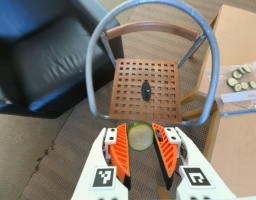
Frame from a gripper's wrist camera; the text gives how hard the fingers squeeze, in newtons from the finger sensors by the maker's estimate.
{"total": 7.8, "left": 7.7, "right": 7.9}